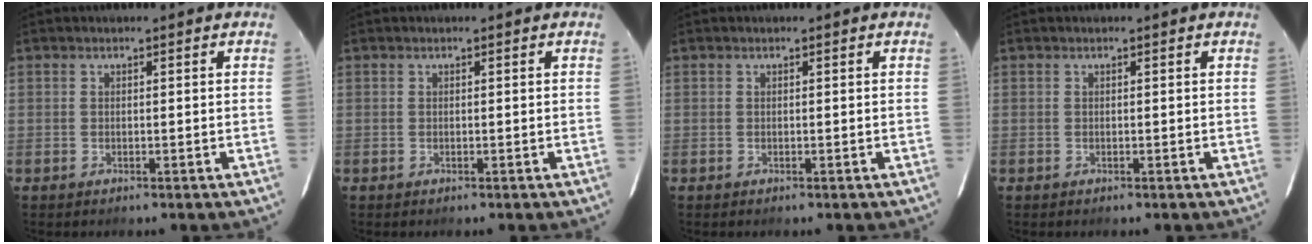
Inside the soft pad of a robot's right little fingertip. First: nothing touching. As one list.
[{"total": 0.0}, {"total": 0.0}, {"total": 0.0}]